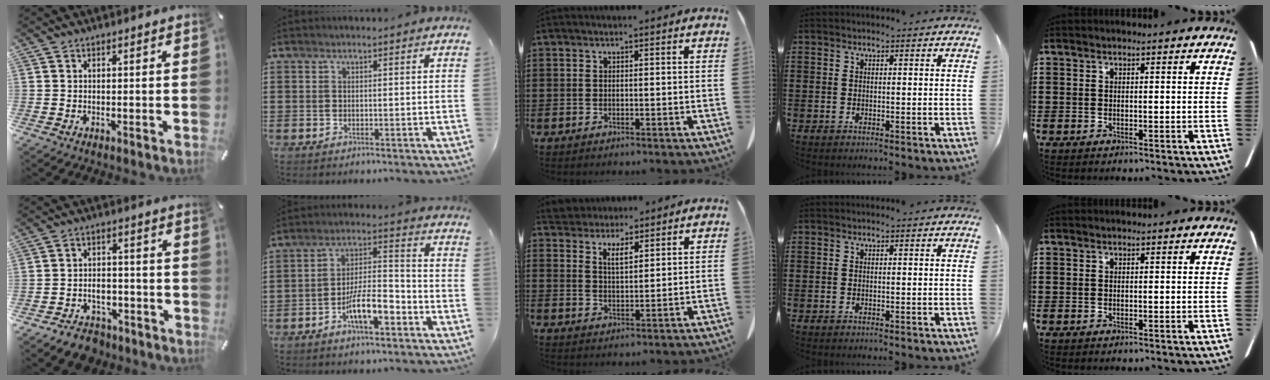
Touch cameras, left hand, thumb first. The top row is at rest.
{"thumb": {"total": 6.4, "force": [-4.7, 4.0, 1.8], "torque": [-0.018, 0.036, -0.083]}, "index": {"total": 8.3, "force": [-4.7, 2.6, 6.3], "torque": [-0.127, 0.008, -0.088]}, "middle": {"total": 4.1, "force": [3.6, 1.4, 1.2], "torque": [-0.035, -0.006, 0.066]}}